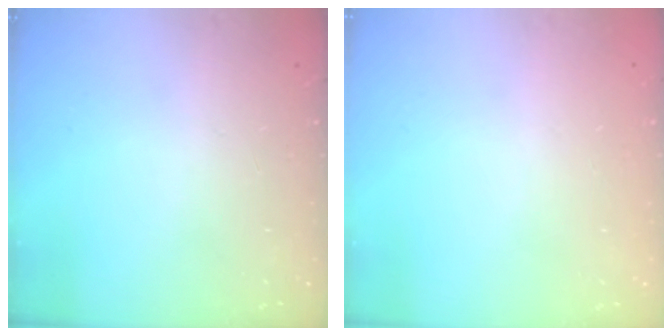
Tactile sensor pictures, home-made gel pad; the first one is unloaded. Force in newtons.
{"total": 0.0}